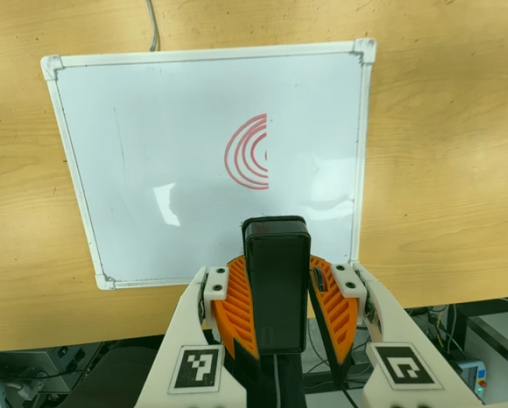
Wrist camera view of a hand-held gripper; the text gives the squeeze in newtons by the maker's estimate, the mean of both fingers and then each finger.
{"total": 10.0, "left": 10.1, "right": 9.9}